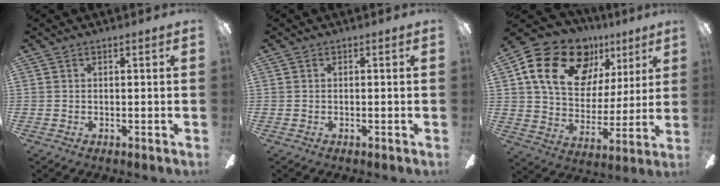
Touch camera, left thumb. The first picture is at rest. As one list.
[{"total": 0.0}, {"total": 22.2, "force": [11.6, 14.5, 12.2], "torque": [-0.204, -0.042, 0.211]}]